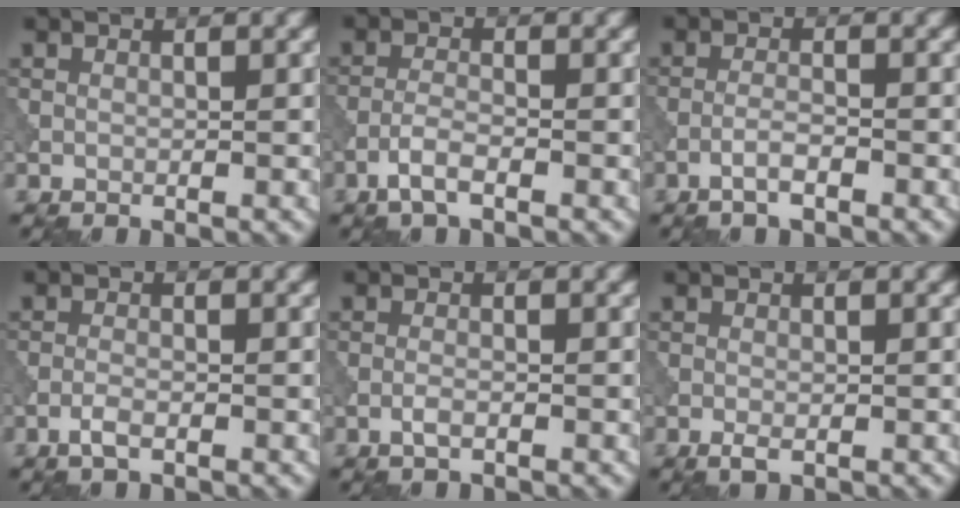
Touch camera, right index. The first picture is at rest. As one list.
[{"total": 2.3, "force": [-1.5, 0.6, 1.7], "torque": [-0.038, 0.004, -0.035]}, {"total": 1.9, "force": [-1.2, 0.3, 1.4], "torque": [-0.025, 0.007, -0.027]}, {"total": 1.5, "force": [-0.9, 0.4, 1.1], "torque": [-0.025, 0.001, -0.022]}, {"total": 1.1, "force": [-0.7, 0.3, 0.9], "torque": [-0.021, 0.001, -0.017]}, {"total": 1.2, "force": [-0.6, 0.4, 0.9], "torque": [-0.021, -0.004, -0.012]}]